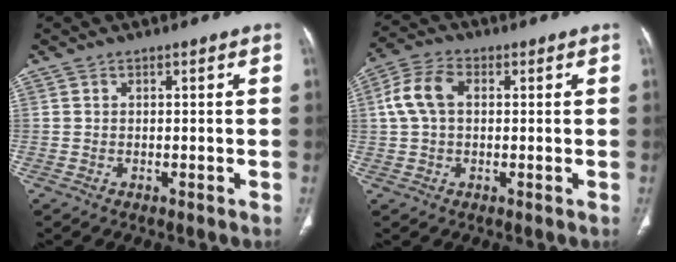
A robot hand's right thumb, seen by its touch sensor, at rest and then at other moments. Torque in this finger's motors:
{"motor_torque": [-0.25, 0.44, 0.29, -0.29, 0.07]}